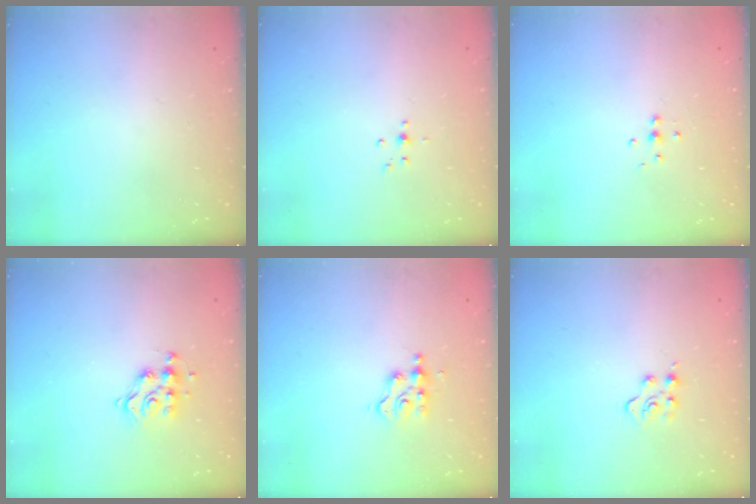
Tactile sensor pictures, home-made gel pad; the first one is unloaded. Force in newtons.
{"total": 3.0, "press": 2.9, "slide": 0.9}
{"total": 4.3, "press": 4.3, "slide": 0.6}
{"total": 8.3, "press": 8.3, "slide": 0.5}
{"total": 3.1, "press": 3.1, "slide": 0.1}
{"total": 3.6, "press": 3.5, "slide": 0.4}